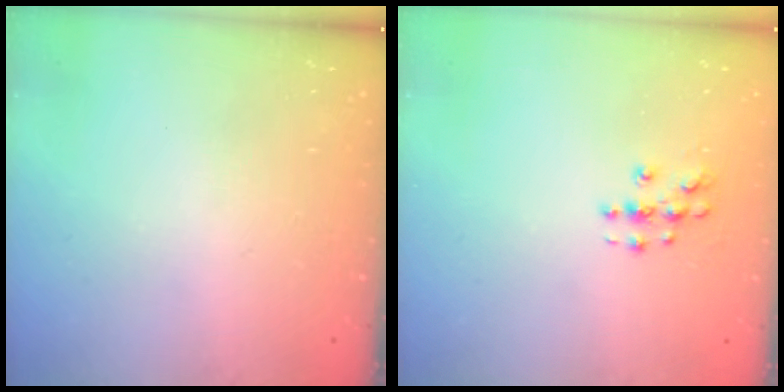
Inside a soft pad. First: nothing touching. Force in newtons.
{"total": 4.3, "press": 4.3, "slide": 0.6}